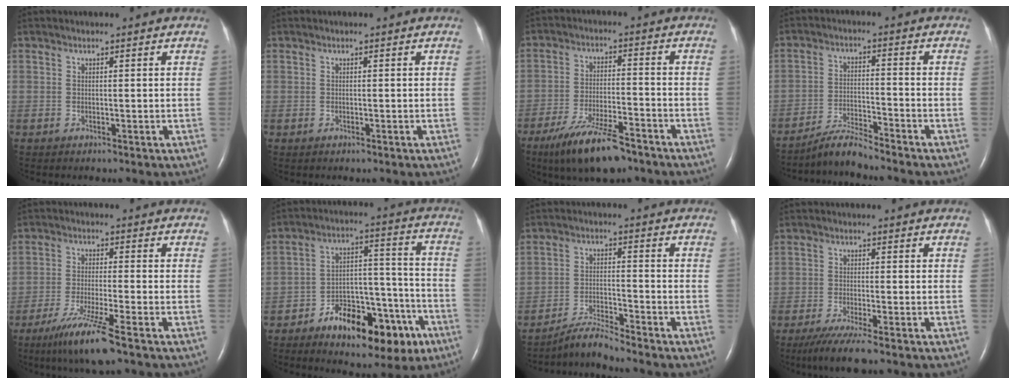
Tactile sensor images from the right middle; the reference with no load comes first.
{"total": 0.0}
{"total": 11.1, "force": [-8.1, 2.4, 7.2], "torque": [-0.136, -0.021, -0.140]}
{"total": 5.1, "force": [-4.9, -0.6, 1.2], "torque": [-0.025, -0.016, -0.092]}
{"total": 8.5, "force": [-5.7, -0.7, 6.3], "torque": [-0.124, -0.029, -0.106]}
{"total": 16.1, "force": [-9.2, 6.7, 11.4], "torque": [-0.157, 0.029, -0.132]}
{"total": 5.0, "force": [-4.8, -1.1, 0.9], "torque": [-0.023, -0.017, -0.089]}
{"total": 6.0, "force": [-4.5, -0.2, 4.0], "torque": [-0.070, -0.017, -0.080]}